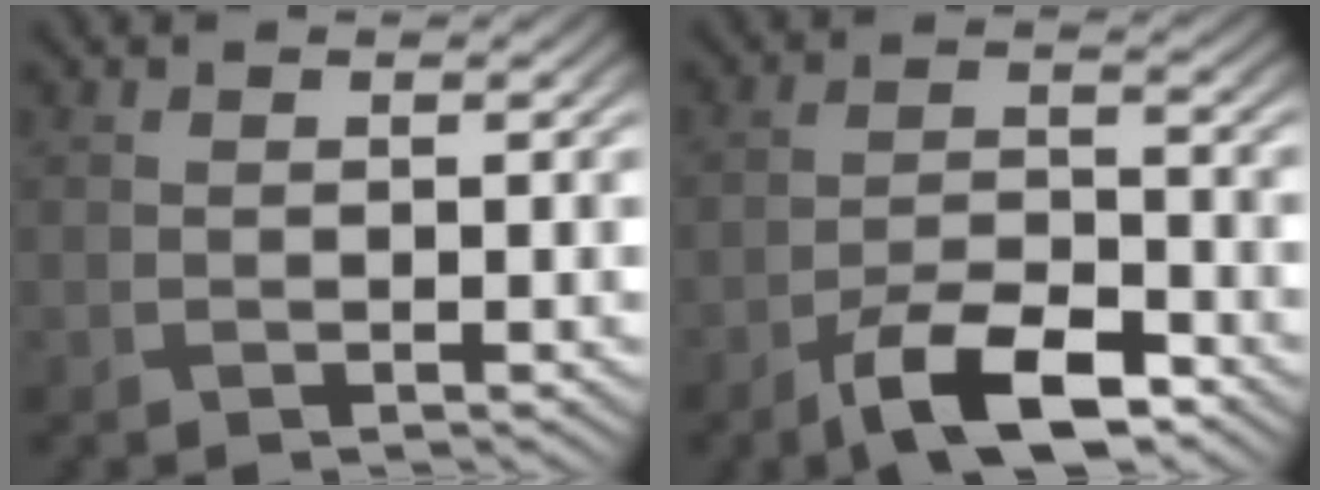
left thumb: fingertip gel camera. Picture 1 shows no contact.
{"total": 8.3, "force": [-5.5, 2.8, 5.5], "torque": [-0.099, 0.000, -0.105]}